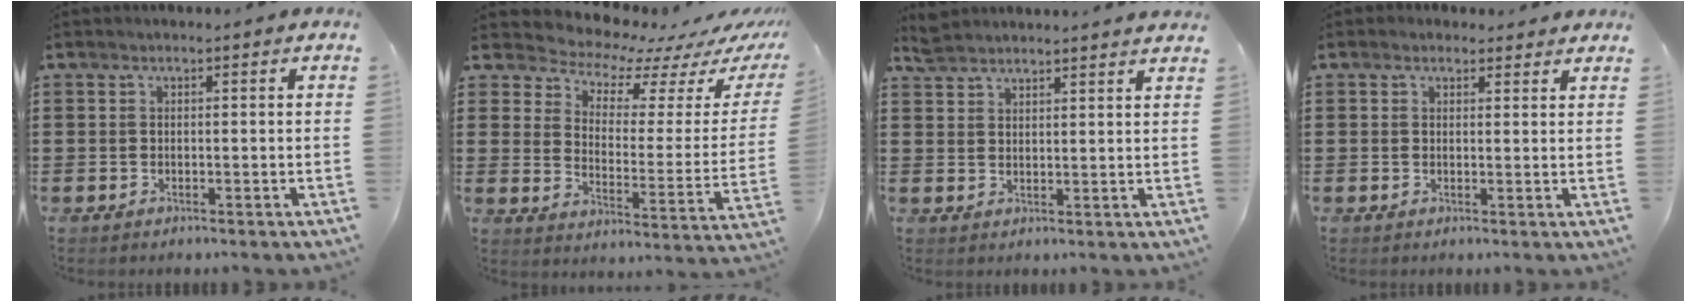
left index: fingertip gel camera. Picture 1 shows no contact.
{"total": 5.4, "force": [5.2, 1.5, 0.6], "torque": [-0.041, -0.053, 0.084]}
{"total": 3.8, "force": [3.7, 0.1, 0.6], "torque": [-0.021, -0.007, 0.072]}
{"total": 1.7, "force": [1.5, 0.9, 0.2], "torque": [0.001, 0.003, 0.028]}